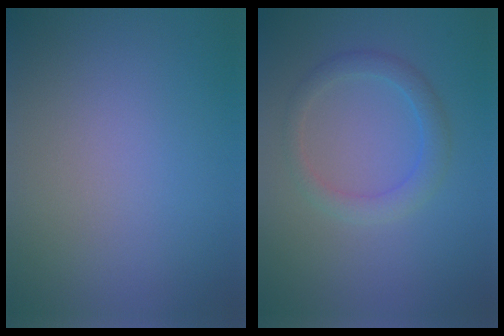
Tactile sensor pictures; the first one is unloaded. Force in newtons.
{"total": 2.3, "press": 2.3, "slide": 0.1}